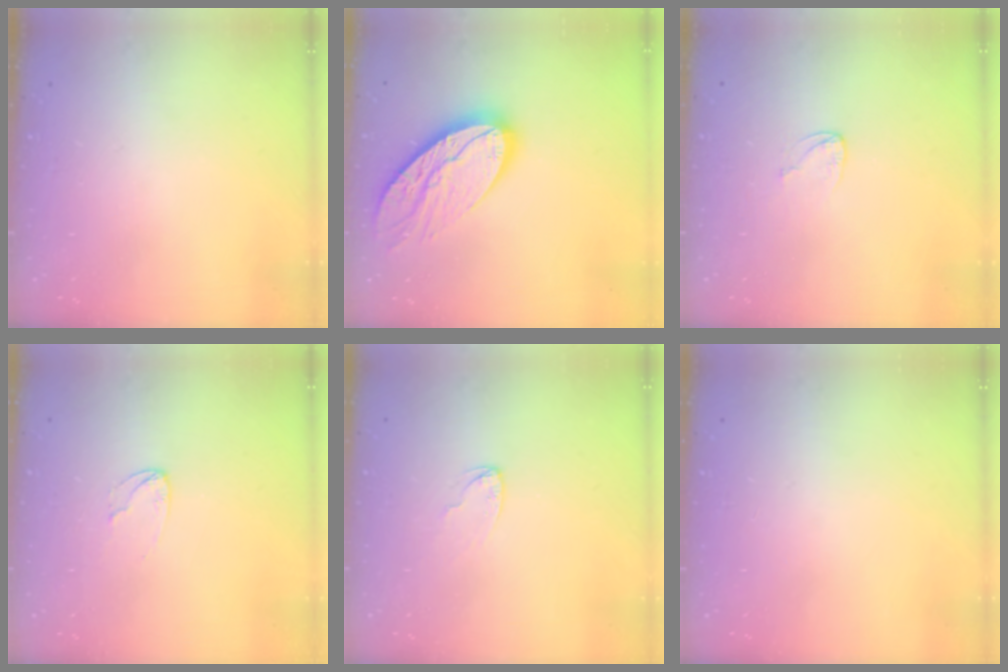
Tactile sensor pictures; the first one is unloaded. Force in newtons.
{"total": 15.3, "press": 15.2, "slide": 0.9}
{"total": 3.4, "press": 3.4, "slide": 0.3}
{"total": 3.7, "press": 3.6, "slide": 0.3}
{"total": 3.1, "press": 3.0, "slide": 0.3}
{"total": 0.0}